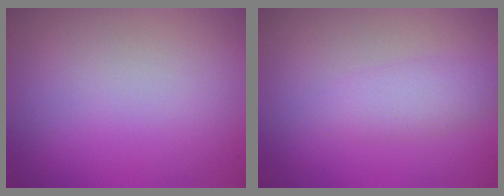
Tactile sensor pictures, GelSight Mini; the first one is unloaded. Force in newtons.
{"total": 2.1, "press": 2.1, "slide": 0.1}